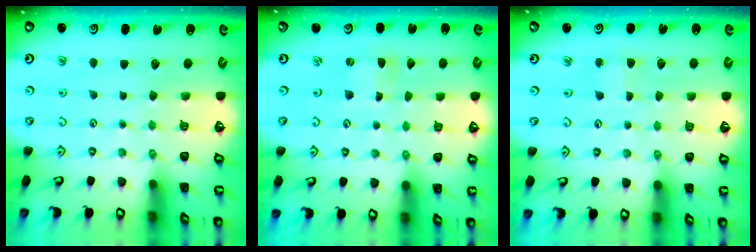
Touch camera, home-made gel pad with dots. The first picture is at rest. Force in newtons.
{"total": 0.0}
{"total": 2.6, "press": 2.6, "slide": 0.2}